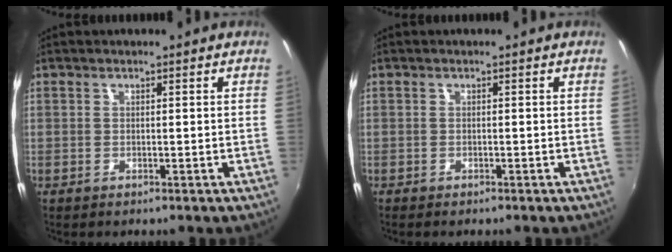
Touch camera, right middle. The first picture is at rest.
{"total": 0.8, "force": [-0.7, 0.3, 0.2], "torque": [-0.009, -0.003, -0.014]}